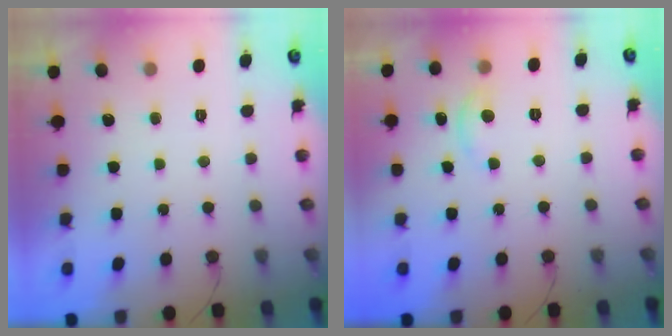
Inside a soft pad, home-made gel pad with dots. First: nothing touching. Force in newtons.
{"total": 2.9, "press": 2.8, "slide": 0.3}